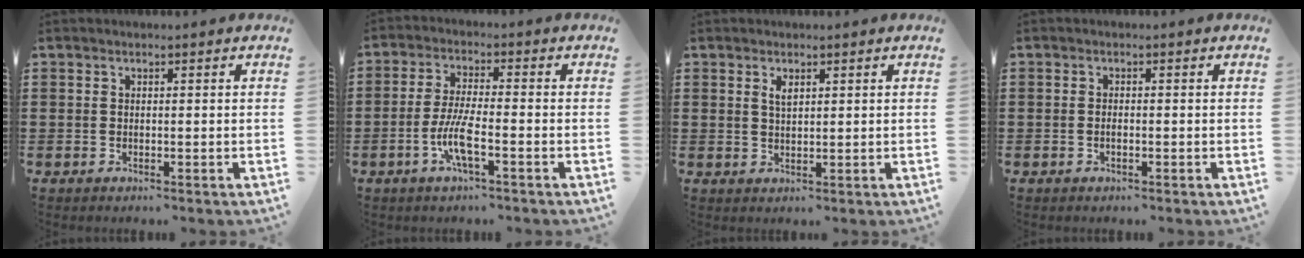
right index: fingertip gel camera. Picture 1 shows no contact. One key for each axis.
{"total": 6.2, "fx": -2.6, "fy": 1.2, "fz": 5.5, "tx": -0.126, "ty": -0.014, "tz": -0.055}
{"total": 1.8, "fx": 1.0, "fy": 0.7, "fz": 1.3, "tx": -0.028, "ty": 0.003, "tz": 0.017}
{"total": 0.8, "fx": -0.3, "fy": 0.3, "fz": 0.7, "tx": -0.015, "ty": -0.004, "tz": -0.004}